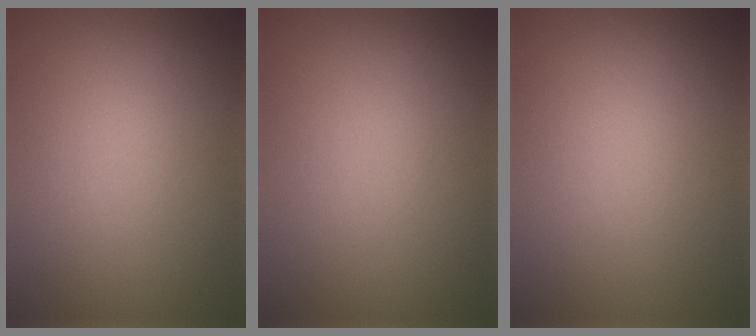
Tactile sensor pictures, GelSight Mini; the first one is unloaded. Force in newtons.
{"total": 0.0}
{"total": 0.0}